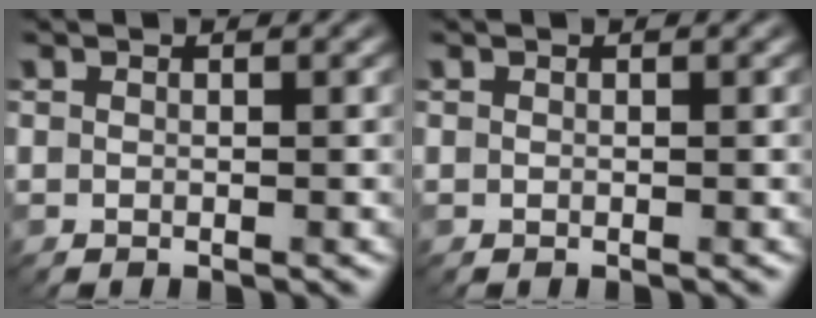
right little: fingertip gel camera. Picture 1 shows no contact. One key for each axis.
{"total": 0.0}